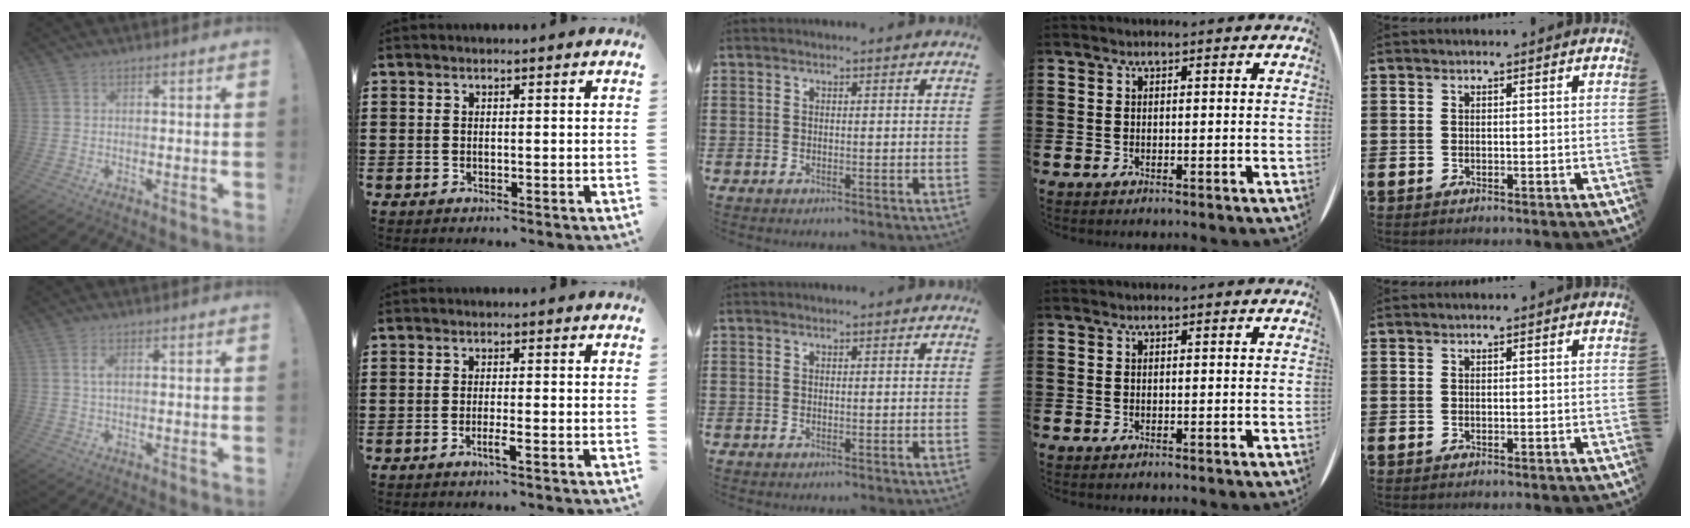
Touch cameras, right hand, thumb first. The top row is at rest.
{"thumb": {"total": 2.2, "force": [0.5, 0.9, 1.9], "torque": [-0.033, 0.002, 0.006]}, "index": {"total": 2.2, "force": [-1.2, 0.0, 1.8], "torque": [-0.038, -0.005, -0.024]}}